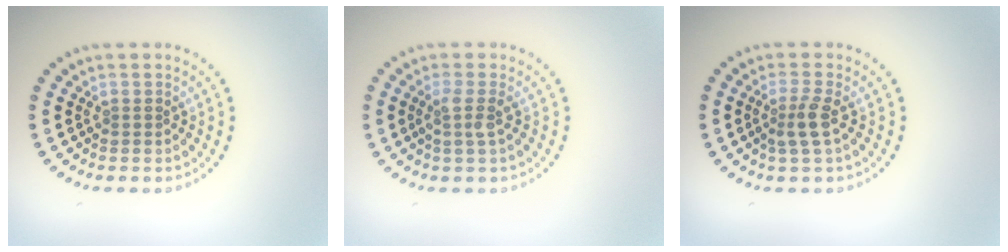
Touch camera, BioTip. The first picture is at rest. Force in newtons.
{"total": 1.8, "press": 1.3, "slide": 1.2}
{"total": 2.2, "press": 1.9, "slide": 1.1}